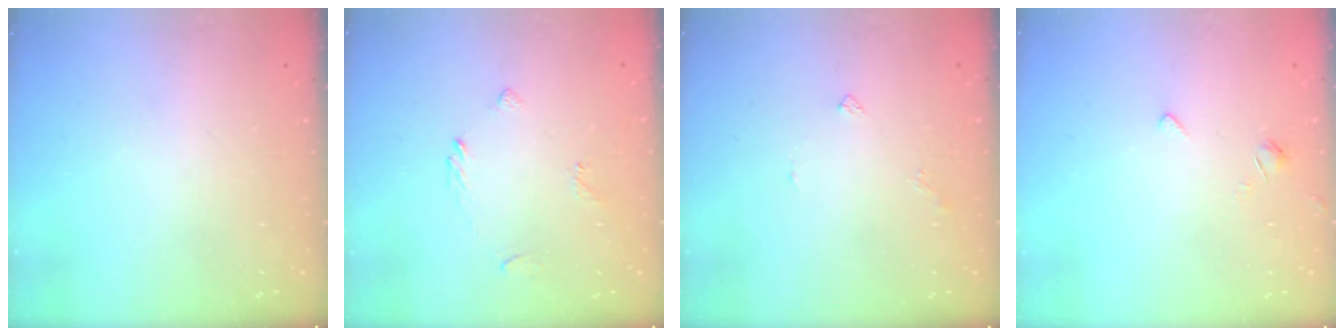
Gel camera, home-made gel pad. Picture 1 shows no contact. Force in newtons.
{"total": 2.8, "press": 2.7, "slide": 0.6}
{"total": 3.5, "press": 3.5, "slide": 0.5}
{"total": 1.7, "press": 1.6, "slide": 0.5}